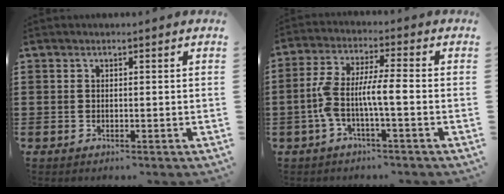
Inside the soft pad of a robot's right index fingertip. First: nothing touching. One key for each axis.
{"total": 6.5, "fx": -1.8, "fy": 1.1, "fz": 6.1, "tx": -0.138, "ty": -0.007, "tz": -0.044}